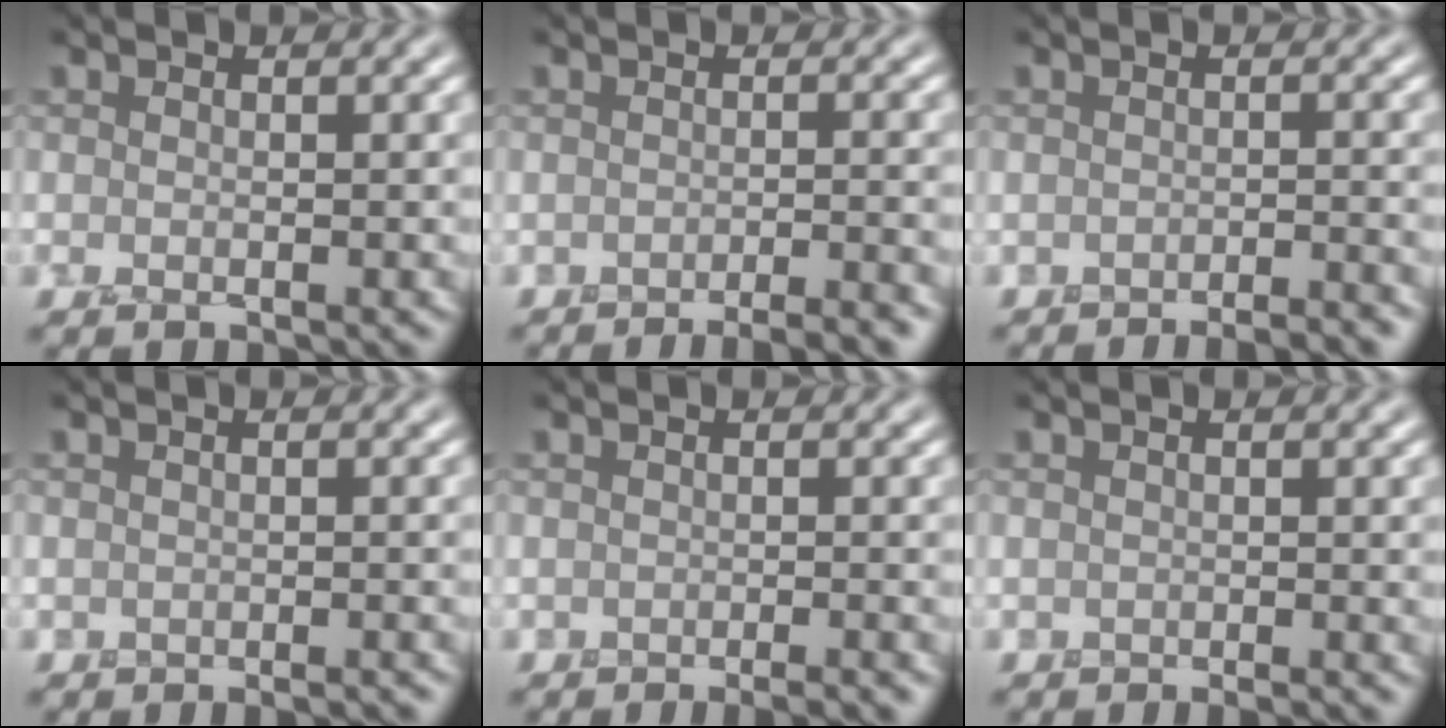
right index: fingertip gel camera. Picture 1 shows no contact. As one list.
[{"total": 3.9, "force": [-3.2, 0.9, 2.1], "torque": [0.005, 0.005, -0.031]}, {"total": 3.3, "force": [-3.0, 0.5, 1.2], "torque": [0.014, 0.012, -0.033]}, {"total": 0.9, "force": [-0.8, 0.2, 0.2], "torque": [0.019, 0.009, -0.001]}, {"total": 1.9, "force": [-1.1, 0.6, 1.4], "torque": [0.021, 0.012, -0.017]}, {"total": 0.0}]